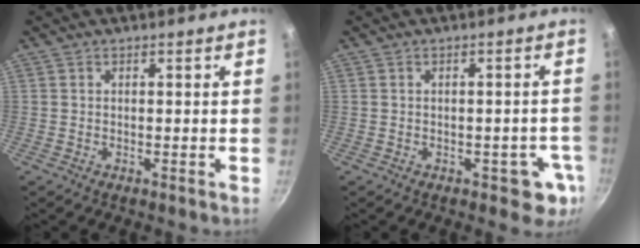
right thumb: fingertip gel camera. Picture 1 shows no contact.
{"total": 4.8, "force": [-1.6, 3.0, 3.4], "torque": [-0.006, 0.015, -0.014]}